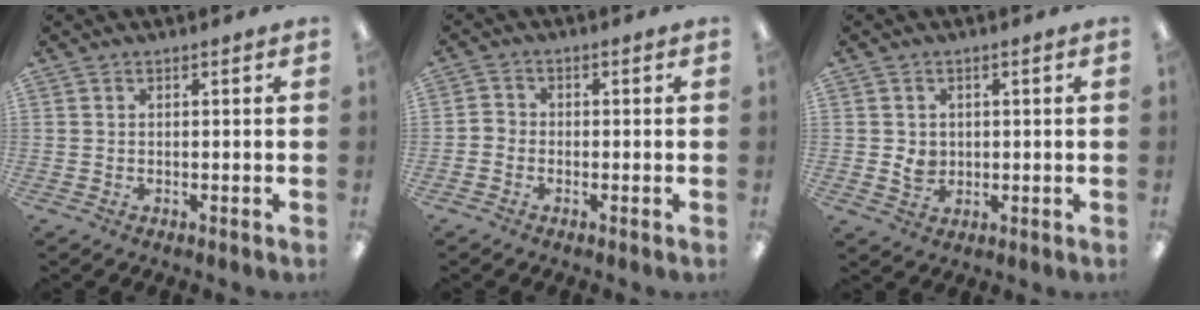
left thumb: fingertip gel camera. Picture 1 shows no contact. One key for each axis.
{"total": 1.8, "fx": -1.4, "fy": 1.1, "fz": 0.4, "tx": -0.007, "ty": 0.006, "tz": -0.027}
{"total": 3.4, "fx": 0.2, "fy": 3.0, "fz": 1.5, "tx": -0.015, "ty": -0.003, "tz": 0.002}